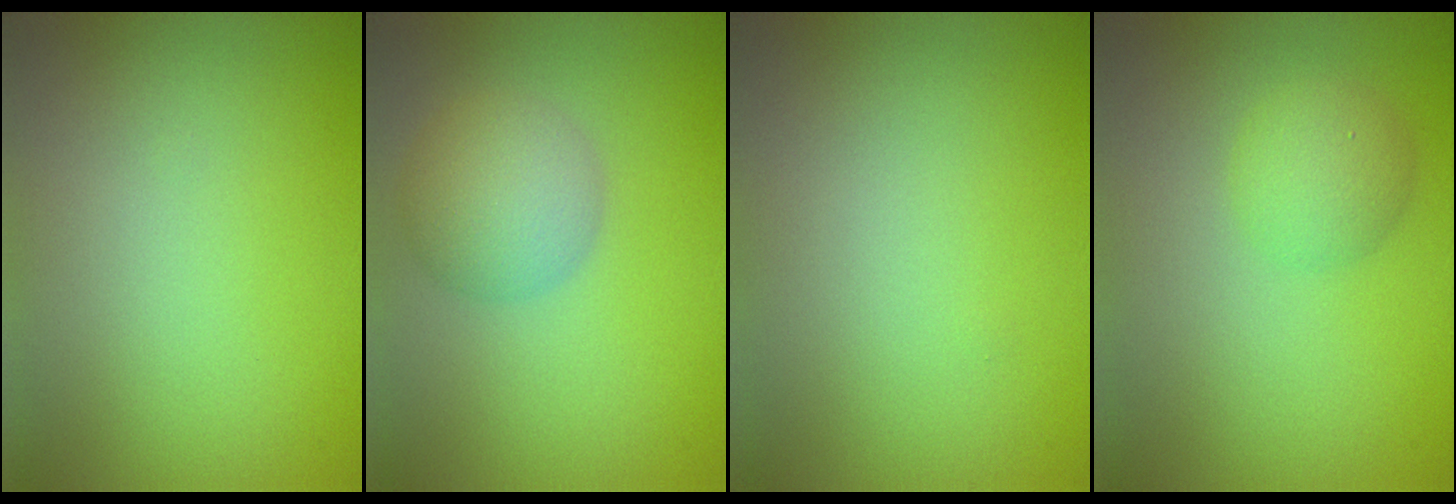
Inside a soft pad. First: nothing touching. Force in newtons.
{"total": 3.9, "press": 3.9, "slide": 0.2}
{"total": 0.0}
{"total": 2.6, "press": 2.6, "slide": 0.1}